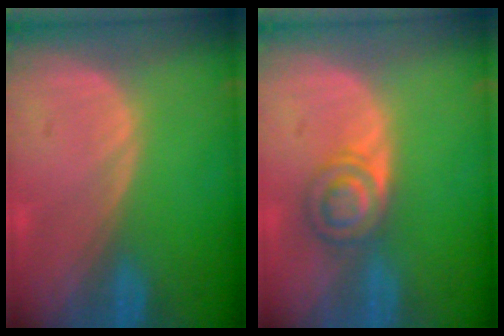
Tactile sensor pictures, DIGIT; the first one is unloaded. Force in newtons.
{"total": 4.5, "press": 4.5, "slide": 0.4}